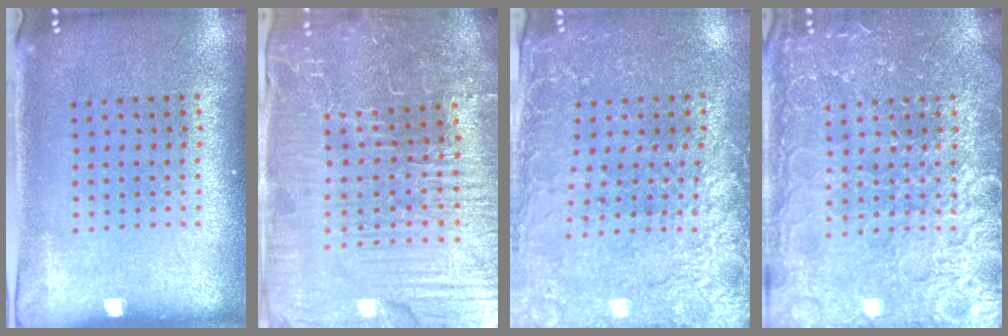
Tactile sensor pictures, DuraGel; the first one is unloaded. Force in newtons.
{"total": 6.4, "press": 5.8, "slide": 2.8}
{"total": 2.9, "press": 2.8, "slide": 0.7}
{"total": 4.7, "press": 4.6, "slide": 0.5}